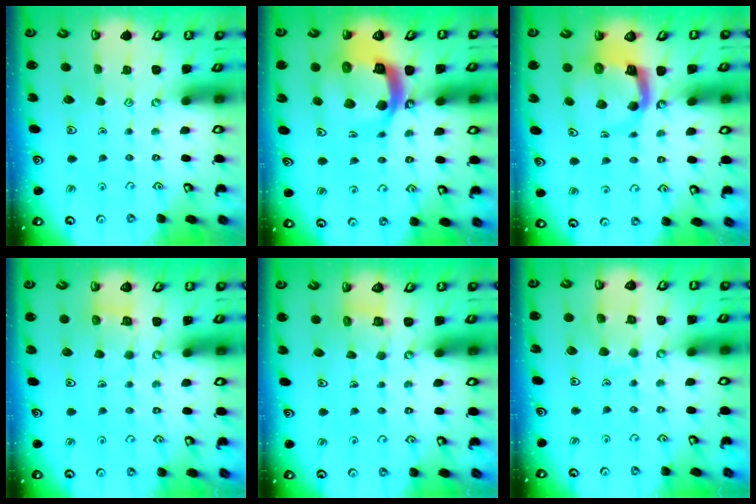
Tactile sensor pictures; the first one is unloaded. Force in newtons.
{"total": 15.5, "press": 15.4, "slide": 1.9}
{"total": 6.4, "press": 6.4, "slide": 0.7}
{"total": 5.1, "press": 5.1, "slide": 0.6}
{"total": 4.7, "press": 4.7, "slide": 0.4}
{"total": 7.3, "press": 7.2, "slide": 0.8}